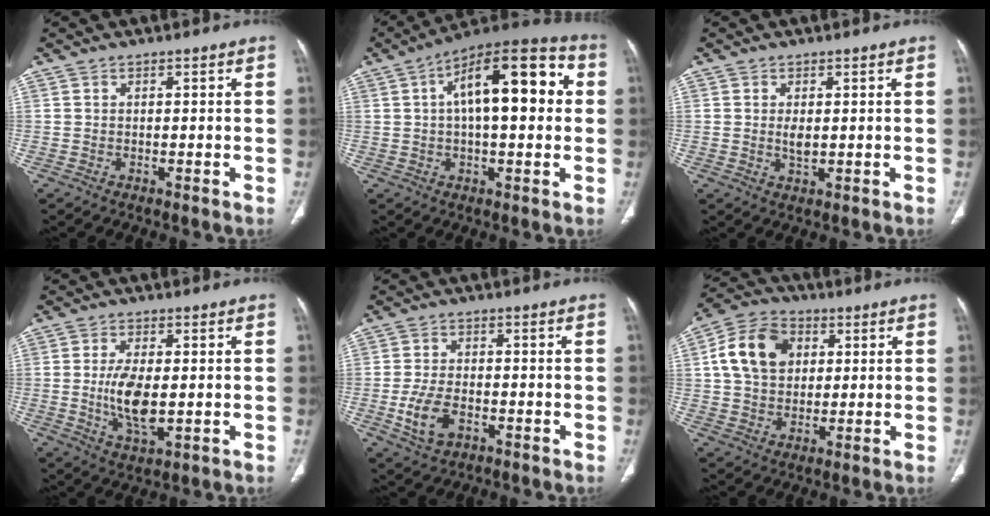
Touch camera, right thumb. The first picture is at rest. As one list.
[{"total": 18.7, "force": [3.2, 7.8, 16.7], "torque": [-0.230, 0.035, 0.039]}, {"total": 2.3, "force": [0.2, 1.1, 2.0], "torque": [-0.038, -0.005, 0.007]}, {"total": 8.6, "force": [-0.5, 3.8, 7.7], "torque": [-0.149, -0.012, -0.004]}, {"total": 6.8, "force": [-2.3, 4.0, 5.0], "torque": [-0.102, 0.009, -0.038]}, {"total": 12.8, "force": [3.0, 9.6, 8.0], "torque": [-0.126, 0.010, 0.047]}]